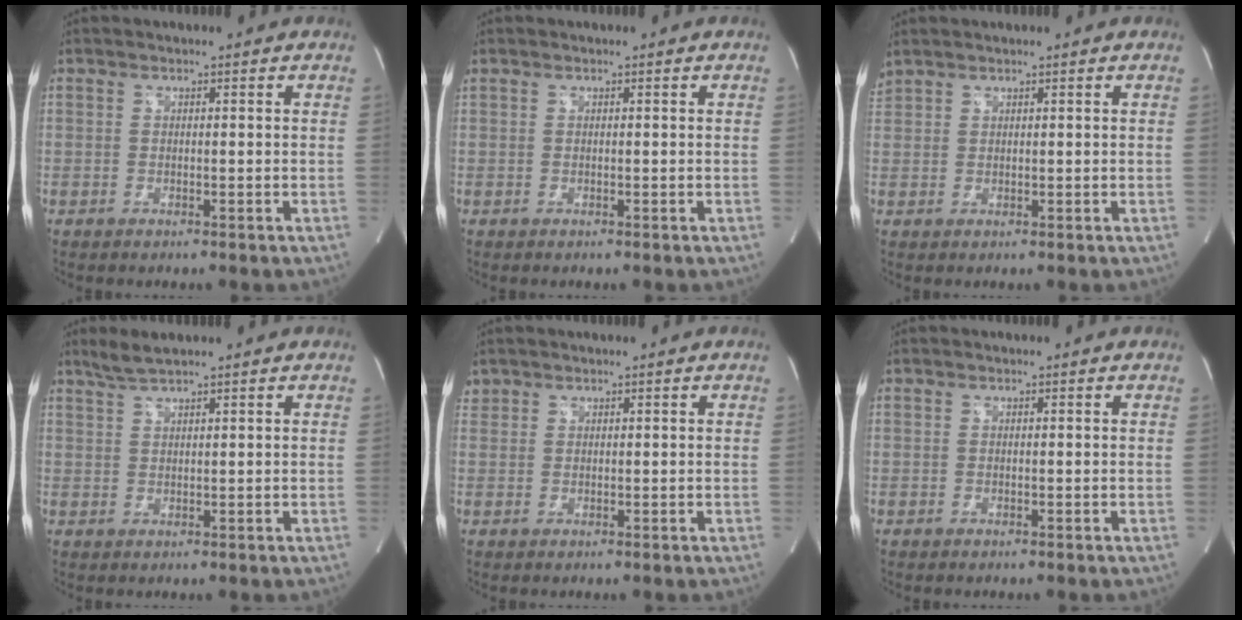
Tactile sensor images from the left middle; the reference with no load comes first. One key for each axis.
{"total": 0.0}
{"total": 1.9, "fx": 1.8, "fy": 0.4, "fz": 0.4, "tx": -0.020, "ty": 0.023, "tz": 0.042}
{"total": 3.0, "fx": 2.6, "fy": -0.2, "fz": 1.4, "tx": -0.037, "ty": 0.007, "tz": 0.056}
{"total": 1.3, "fx": 1.0, "fy": 0.9, "fz": -0.1, "tx": 0.004, "ty": 0.013, "tz": 0.019}
{"total": 0.0}